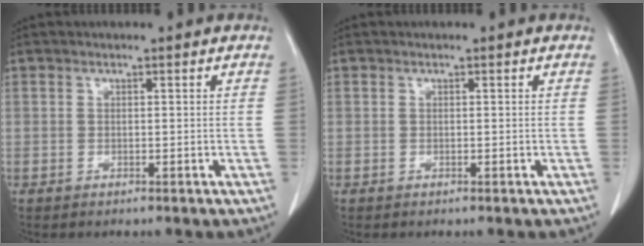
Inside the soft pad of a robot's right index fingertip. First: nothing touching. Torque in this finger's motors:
{"motor_torque": [-0.03, 0.03, -0.05, 0.00]}